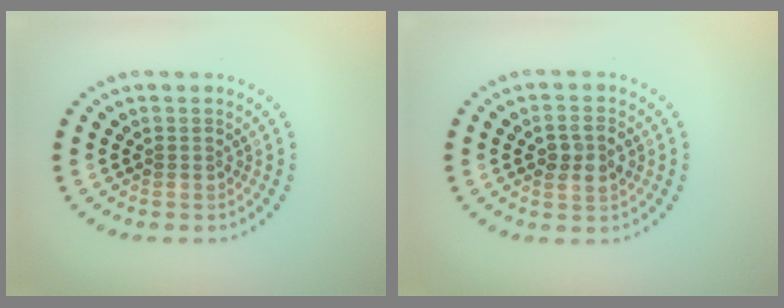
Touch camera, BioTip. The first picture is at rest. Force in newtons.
{"total": 2.4, "press": 2.4, "slide": 0.2}